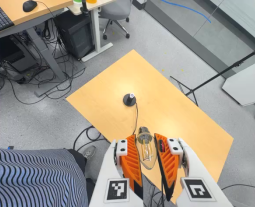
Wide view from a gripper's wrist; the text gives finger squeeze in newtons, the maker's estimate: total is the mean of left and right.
{"total": 21.4, "left": 24.3, "right": 18.4}